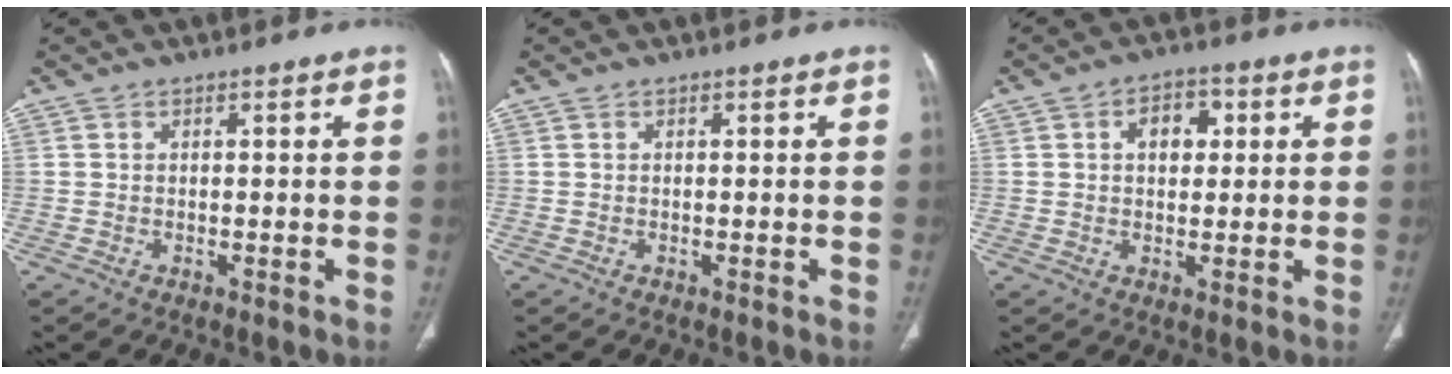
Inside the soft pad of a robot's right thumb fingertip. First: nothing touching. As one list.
[{"total": 0.0}, {"total": 5.8, "force": [1.5, 3.8, 4.1], "torque": [-0.042, 0.005, 0.019]}]